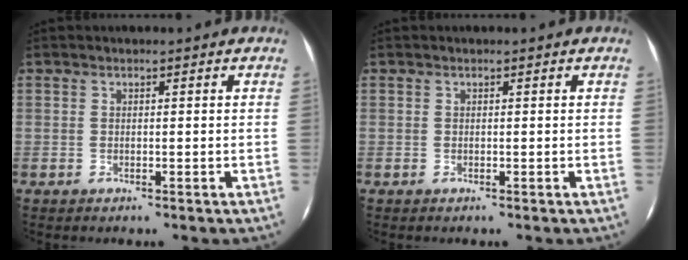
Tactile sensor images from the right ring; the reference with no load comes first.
{"total": 0.0}